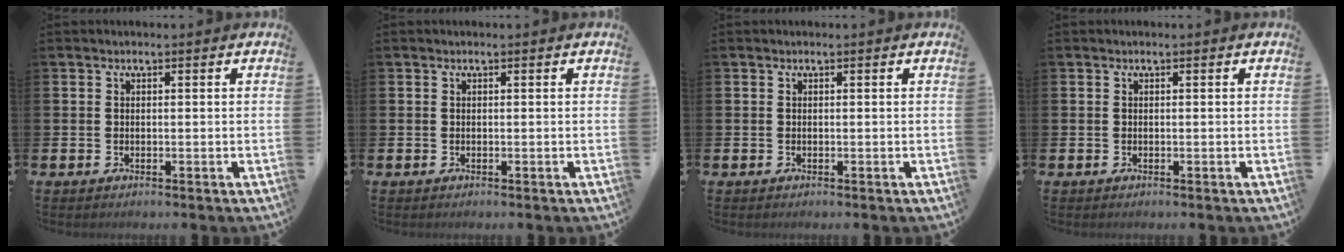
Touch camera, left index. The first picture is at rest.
{"total": 0.0}
{"total": 0.0}
{"total": 0.0}